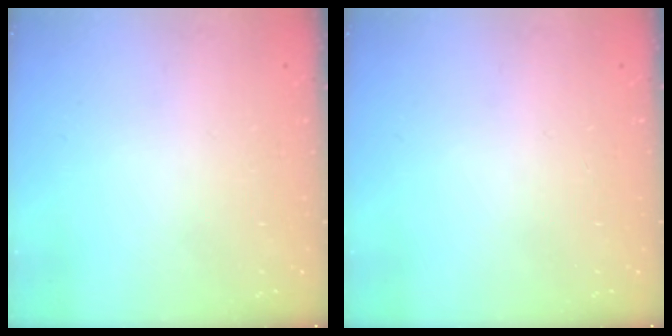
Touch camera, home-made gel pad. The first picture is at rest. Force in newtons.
{"total": 0.0}